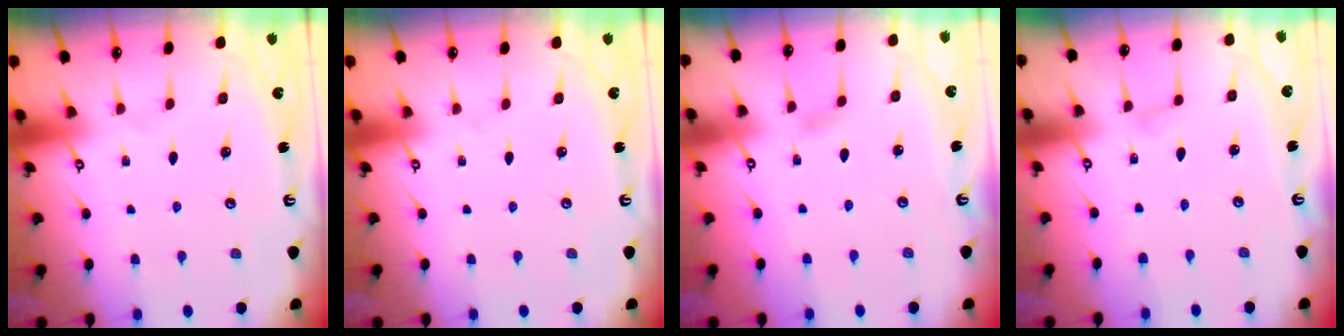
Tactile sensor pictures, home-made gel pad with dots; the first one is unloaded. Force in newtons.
{"total": 0.0}
{"total": 2.8, "press": 2.8, "slide": 0.3}
{"total": 2.2, "press": 2.1, "slide": 0.3}